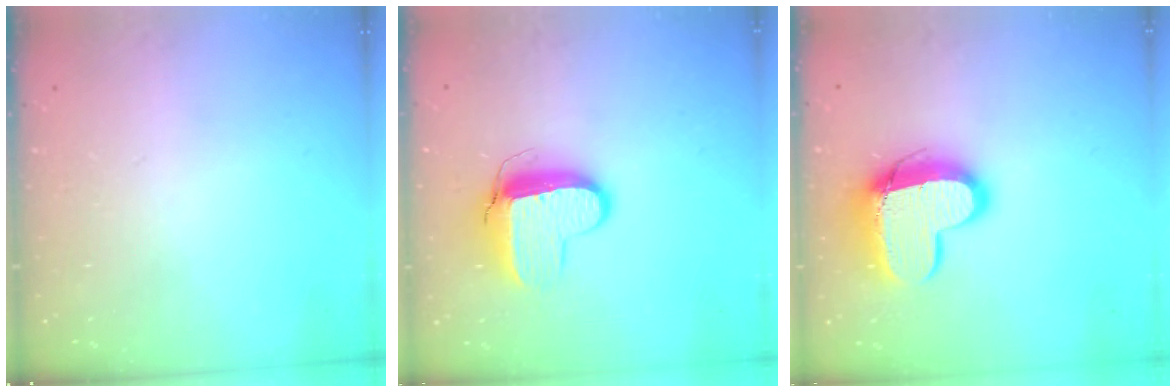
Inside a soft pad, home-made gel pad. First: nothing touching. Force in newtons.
{"total": 9.9, "press": 9.9, "slide": 0.9}
{"total": 14.4, "press": 14.4, "slide": 1.0}